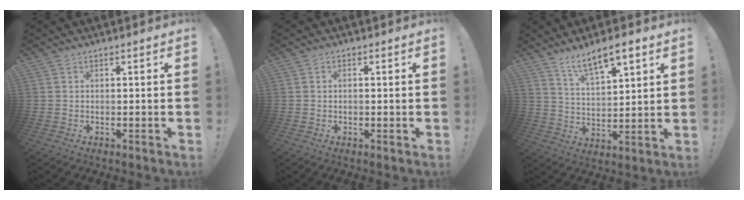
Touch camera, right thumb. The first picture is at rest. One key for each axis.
{"total": 0.8, "fx": 0.0, "fy": 0.5, "fz": 0.6, "tx": -0.008, "ty": 0.000, "tz": -0.001}
{"total": 9.9, "fx": 7.4, "fy": 3.1, "fz": 5.9, "tx": -0.093, "ty": -0.045, "tz": 0.129}